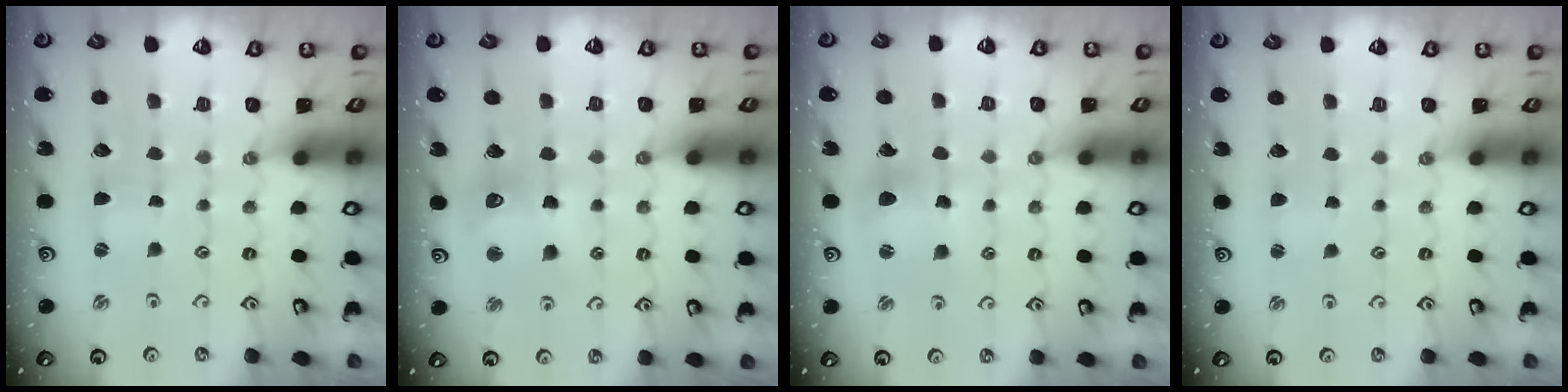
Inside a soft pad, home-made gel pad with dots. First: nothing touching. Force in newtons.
{"total": 11.0, "press": 10.9, "slide": 1.4}
{"total": 8.9, "press": 8.8, "slide": 1.0}
{"total": 1.8, "press": 1.8, "slide": 0.2}